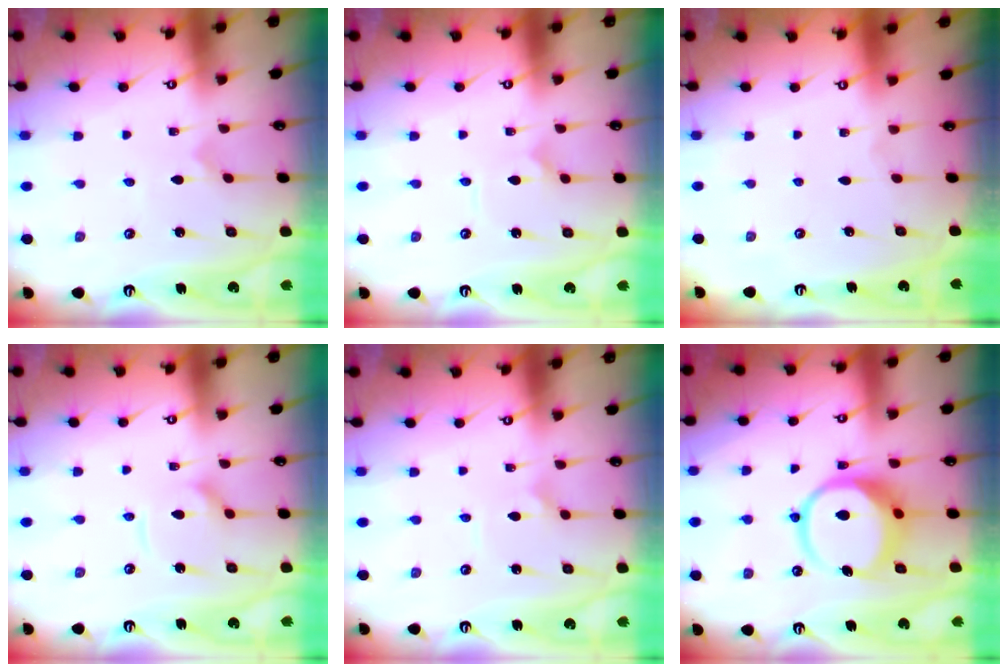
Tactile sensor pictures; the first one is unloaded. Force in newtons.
{"total": 2.3, "press": 2.3, "slide": 0.2}
{"total": 0.0}
{"total": 7.0, "press": 7.0, "slide": 0.5}
{"total": 2.7, "press": 2.6, "slide": 0.3}
{"total": 10.5, "press": 10.5, "slide": 1.3}